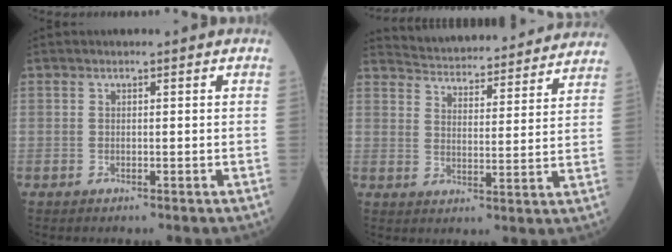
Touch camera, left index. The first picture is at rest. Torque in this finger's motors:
{"motor_torque": [-0.14, -1.01, 0.21, 0.02]}